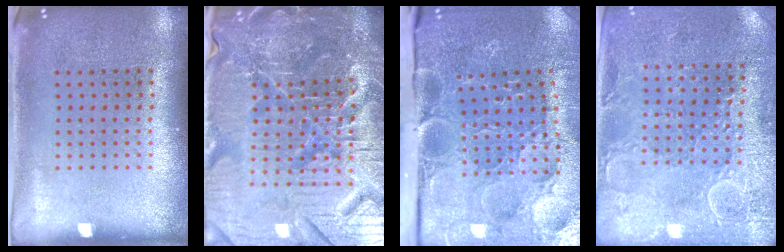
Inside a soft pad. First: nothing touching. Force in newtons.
{"total": 6.5, "press": 6.0, "slide": 2.6}
{"total": 4.0, "press": 3.7, "slide": 1.4}
{"total": 2.8, "press": 2.7, "slide": 0.7}